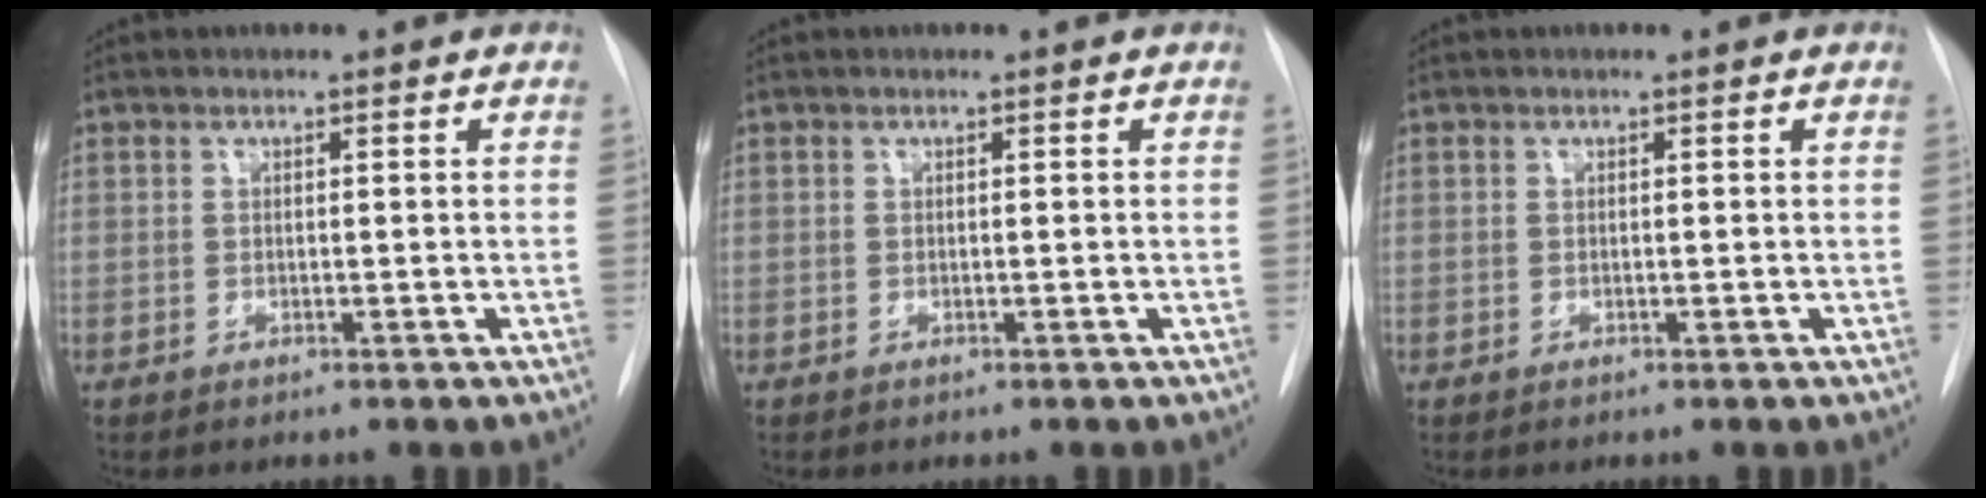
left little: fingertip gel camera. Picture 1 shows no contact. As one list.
[{"total": 0.0}, {"total": 0.0}]